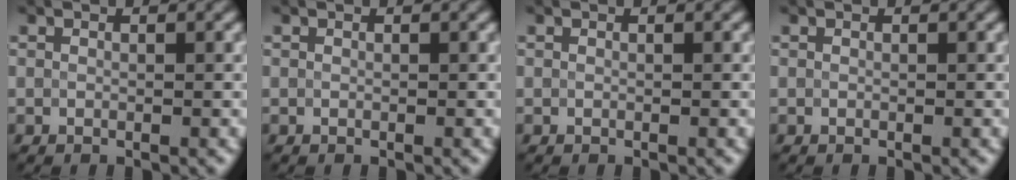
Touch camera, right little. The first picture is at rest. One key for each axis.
{"total": 0.0}
{"total": 0.0}
{"total": 0.0}